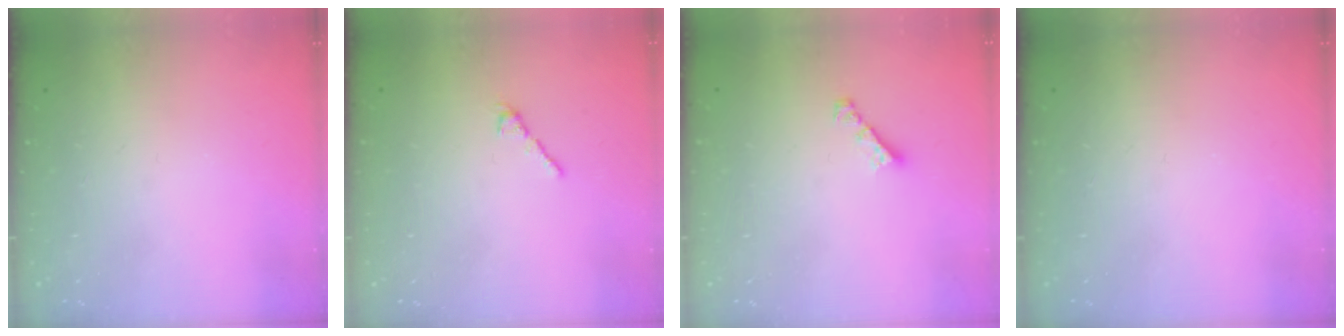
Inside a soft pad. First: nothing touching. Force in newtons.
{"total": 2.2, "press": 2.2, "slide": 0.4}
{"total": 2.4, "press": 2.4, "slide": 0.1}
{"total": 0.0}